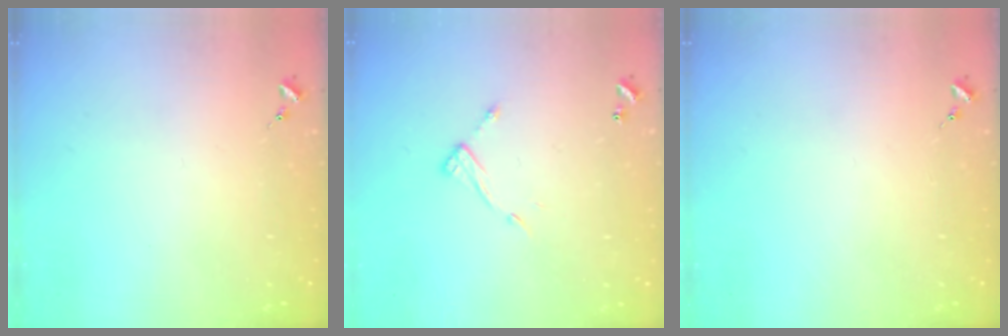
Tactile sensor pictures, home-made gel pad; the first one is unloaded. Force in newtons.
{"total": 7.9, "press": 7.9, "slide": 0.3}
{"total": 0.0}